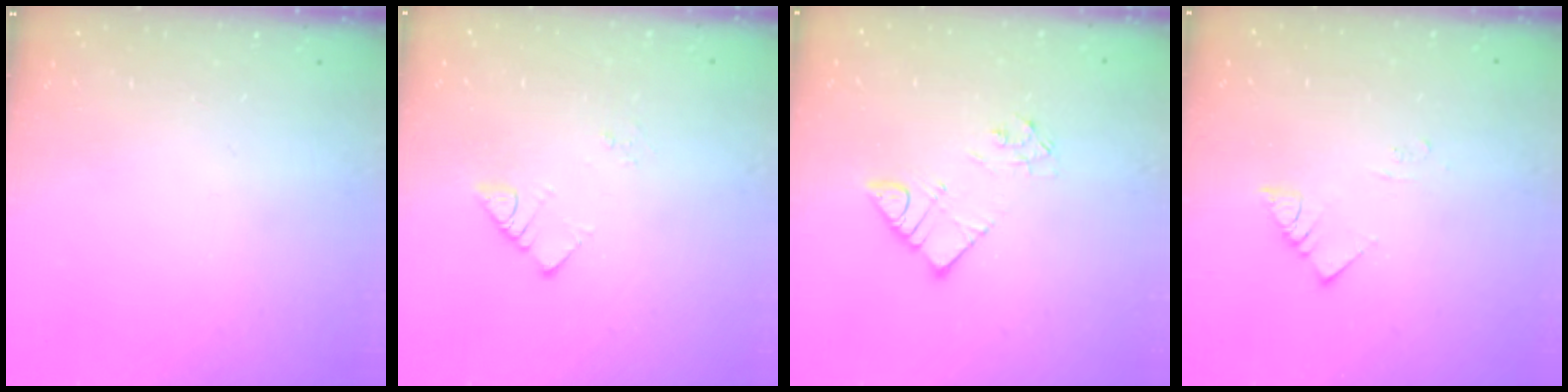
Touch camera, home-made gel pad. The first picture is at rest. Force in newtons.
{"total": 2.6, "press": 2.6, "slide": 0.1}
{"total": 6.3, "press": 6.3, "slide": 0.4}
{"total": 3.4, "press": 3.4, "slide": 0.1}